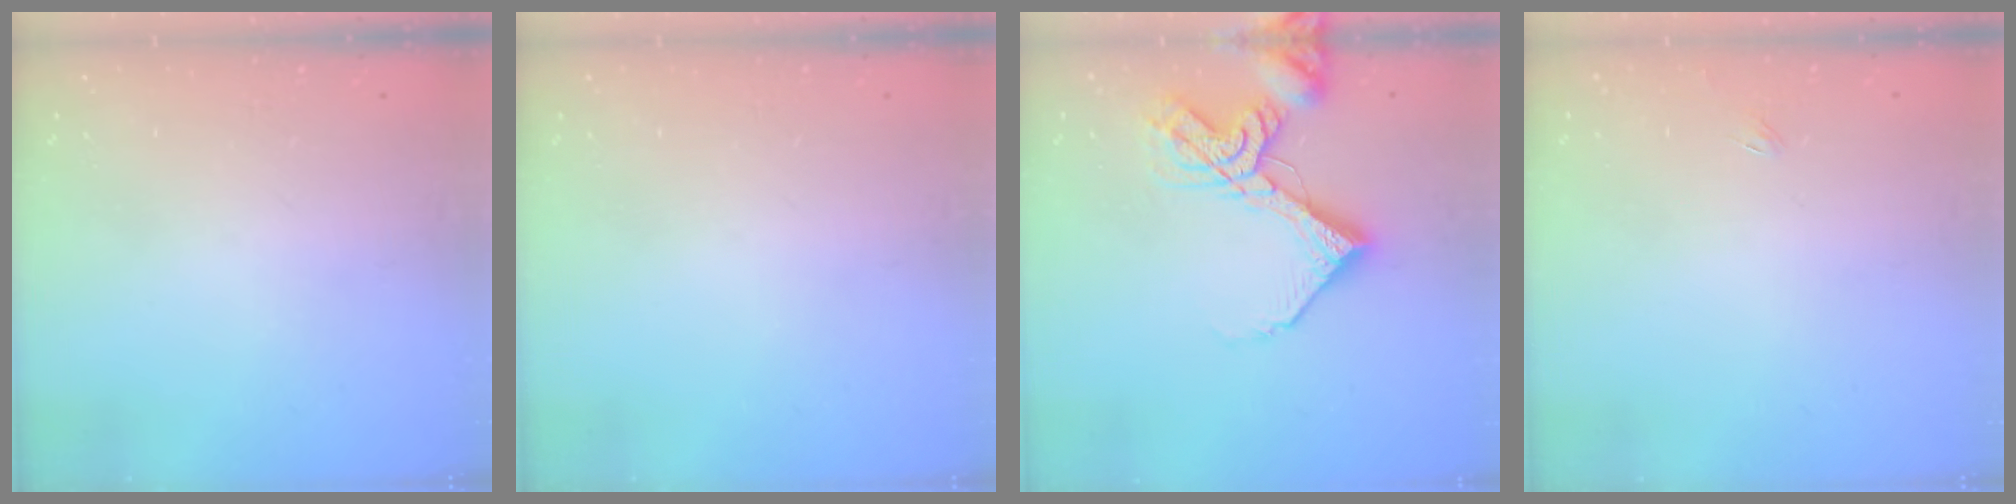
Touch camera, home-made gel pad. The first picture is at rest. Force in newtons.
{"total": 0.0}
{"total": 15.5, "press": 15.4, "slide": 2.0}
{"total": 1.8, "press": 1.7, "slide": 0.3}